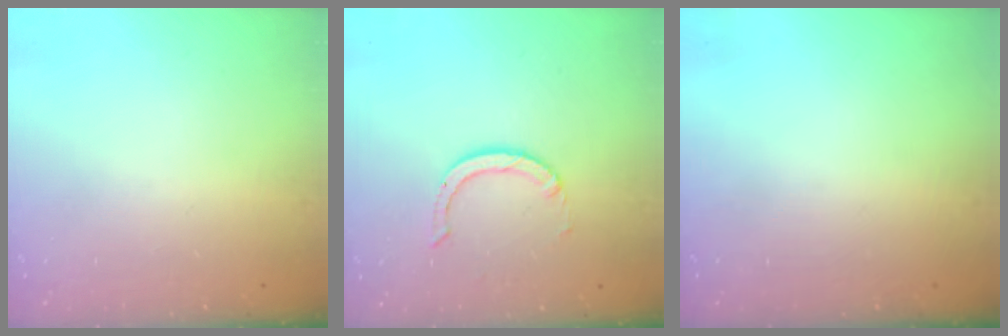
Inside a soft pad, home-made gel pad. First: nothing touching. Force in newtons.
{"total": 2.8, "press": 2.8, "slide": 0.2}
{"total": 0.0}